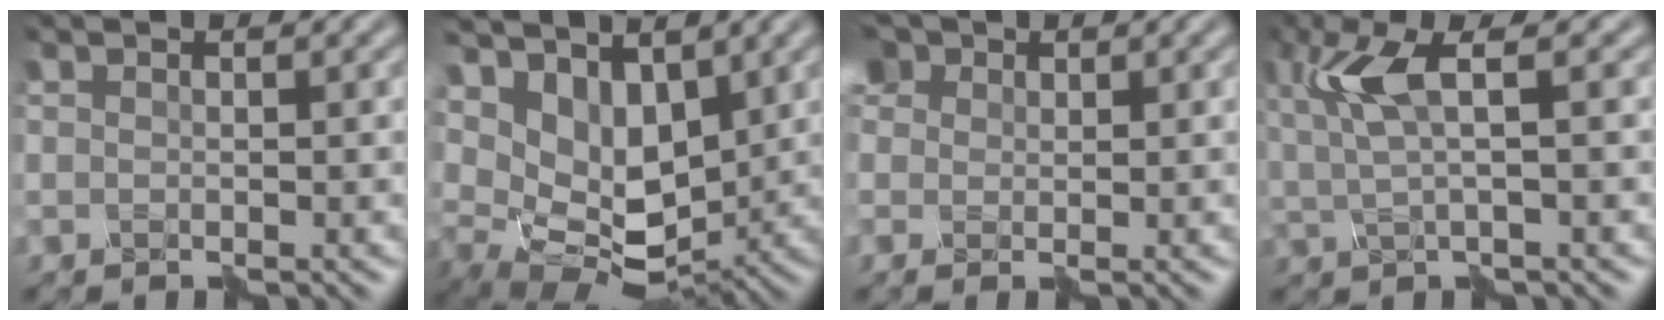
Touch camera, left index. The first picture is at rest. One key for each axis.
{"total": 7.0, "fx": 2.5, "fy": 4.1, "fz": 5.0, "tx": -0.109, "ty": -0.009, "tz": 0.053}
{"total": 5.7, "fx": 3.0, "fy": 3.7, "fz": 3.1, "tx": -0.090, "ty": 0.009, "tz": 0.047}
{"total": 4.1, "fx": 0.4, "fy": 0.5, "fz": 4.0, "tx": -0.094, "ty": 0.000, "tz": 0.018}